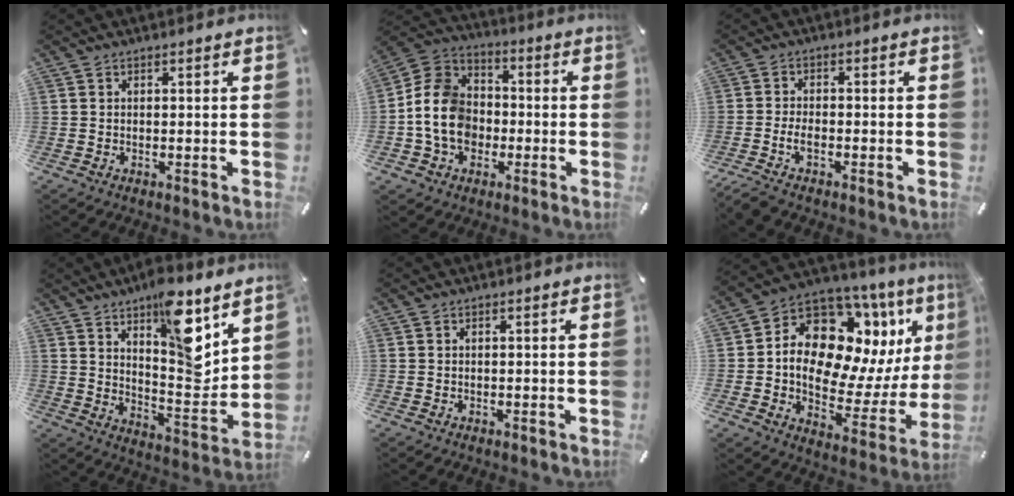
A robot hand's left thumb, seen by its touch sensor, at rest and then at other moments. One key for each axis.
{"total": 12.7, "fx": -2.8, "fy": 10.7, "fz": 6.3, "tx": -0.145, "ty": 0.033, "tz": -0.049}
{"total": 3.7, "fx": -2.2, "fy": 1.4, "fz": 2.7, "tx": -0.066, "ty": 0.002, "tz": -0.045}
{"total": 14.1, "fx": 9.4, "fy": 5.2, "fz": 9.1, "tx": -0.104, "ty": -0.083, "tz": 0.158}
{"total": 0.0}
{"total": 15.8, "fx": 6.2, "fy": 11.0, "fz": 9.5, "tx": -0.143, "ty": -0.066, "tz": 0.111}